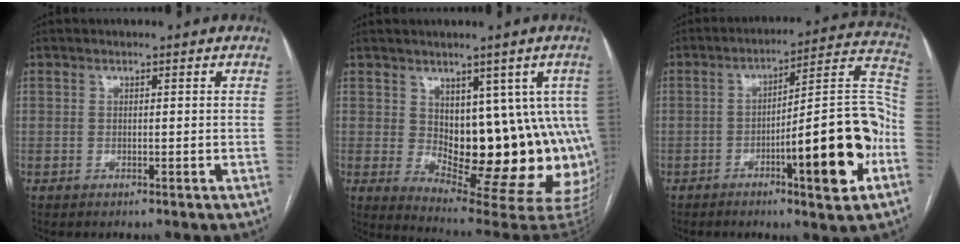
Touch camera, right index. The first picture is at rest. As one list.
[{"total": 15.9, "force": [1.8, 7.2, 14.0], "torque": [-0.137, -0.006, 0.041]}, {"total": 17.4, "force": [-5.9, 2.1, 16.2], "torque": [-0.211, 0.023, -0.080]}]